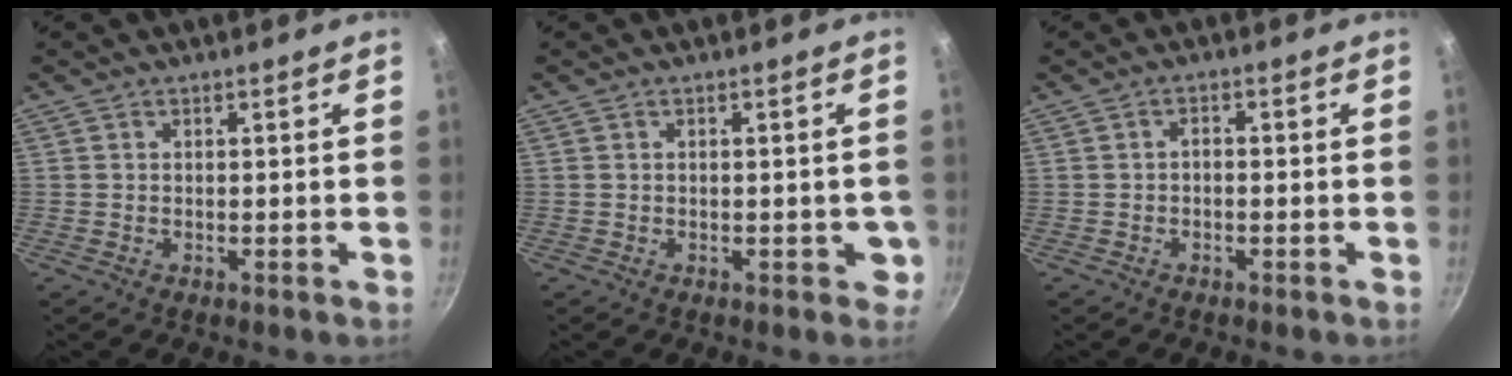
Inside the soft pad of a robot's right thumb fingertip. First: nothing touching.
{"total": 2.5, "force": [-0.4, 1.8, 1.7], "torque": [-0.001, 0.005, -0.006]}
{"total": 1.3, "force": [-0.7, 0.7, 0.9], "torque": [-0.015, 0.010, -0.014]}